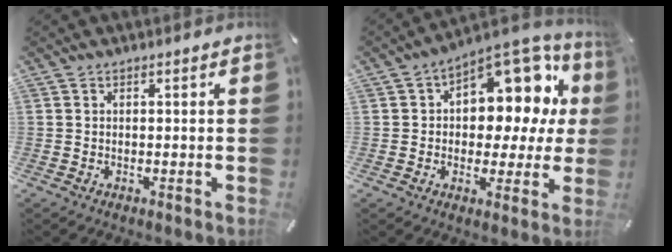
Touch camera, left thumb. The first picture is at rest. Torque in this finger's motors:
{"motor_torque": [0.67, 0.67, 0.35, -0.13, 0.09]}